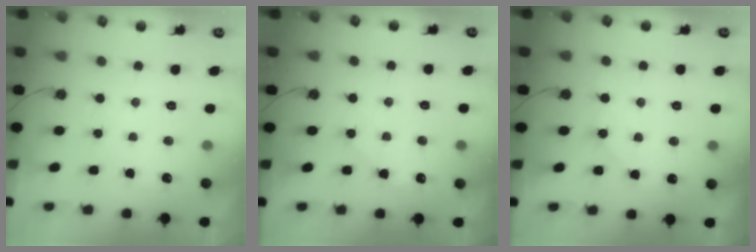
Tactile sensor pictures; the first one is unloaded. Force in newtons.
{"total": 6.1, "press": 6.1, "slide": 0.7}
{"total": 5.0, "press": 4.9, "slide": 0.8}